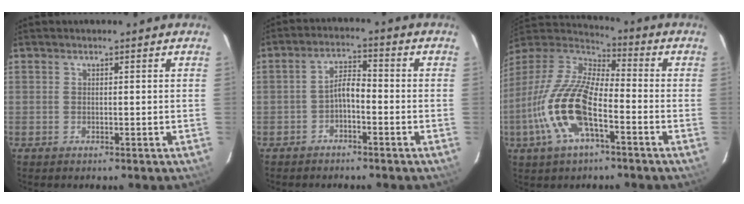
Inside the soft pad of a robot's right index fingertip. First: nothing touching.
{"total": 3.6, "force": [-2.0, 1.3, 2.6], "torque": [-0.054, 0.014, -0.035]}
{"total": 17.9, "force": [-6.6, 6.6, 15.2], "torque": [-0.317, -0.014, -0.136]}